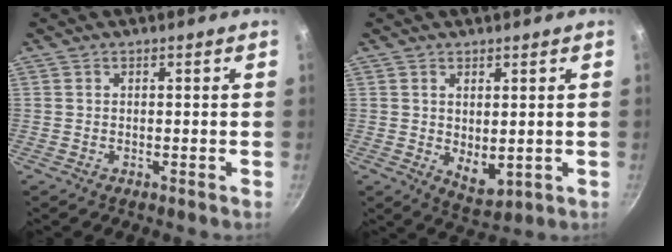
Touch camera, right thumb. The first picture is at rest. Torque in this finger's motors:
{"motor_torque": [-0.54, 0.39, 0.76, 0.14, 0.04]}